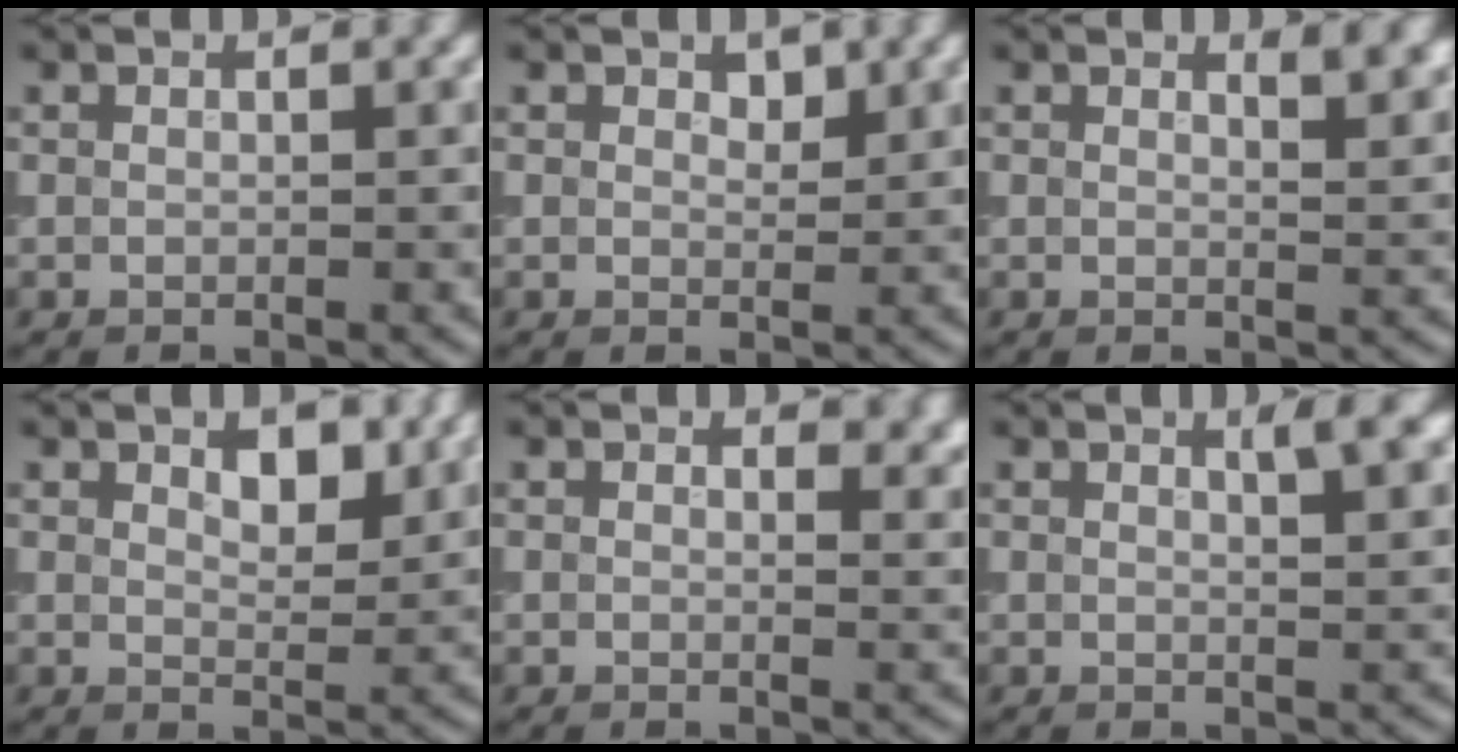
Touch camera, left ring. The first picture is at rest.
{"total": 1.0, "force": [0.7, 0.6, 0.5], "torque": [-0.005, -0.002, 0.010]}
{"total": 3.3, "force": [2.1, 1.3, 2.2], "torque": [-0.010, 0.007, 0.023]}
{"total": 2.8, "force": [1.5, 1.3, 2.0], "torque": [-0.029, -0.002, 0.024]}
{"total": 2.1, "force": [1.3, 1.1, 1.3], "torque": [-0.016, -0.007, 0.017]}
{"total": 2.8, "force": [1.5, 0.8, 2.2], "torque": [-0.016, 0.001, 0.021]}